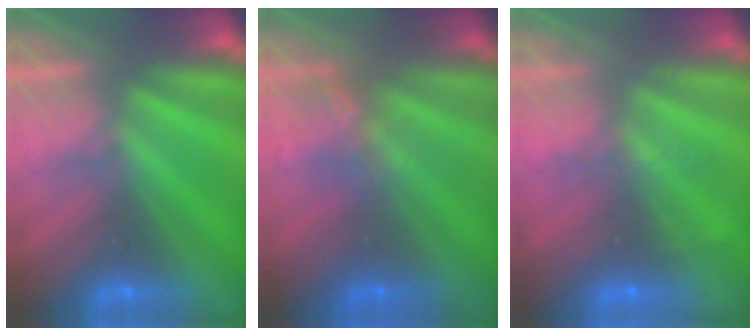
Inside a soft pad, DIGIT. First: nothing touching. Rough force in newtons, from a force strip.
{"total": 3.8}
{"total": 2.0}